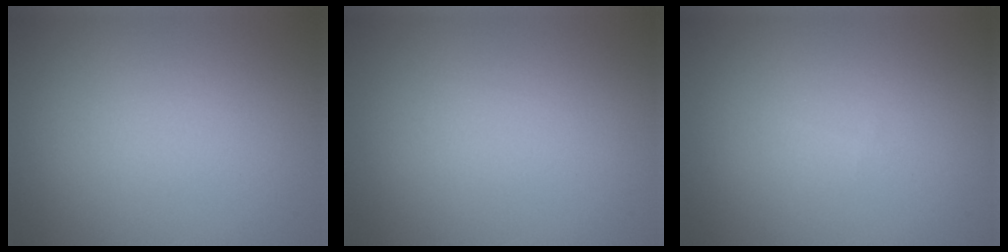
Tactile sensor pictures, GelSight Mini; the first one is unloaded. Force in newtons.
{"total": 0.0}
{"total": 0.0}